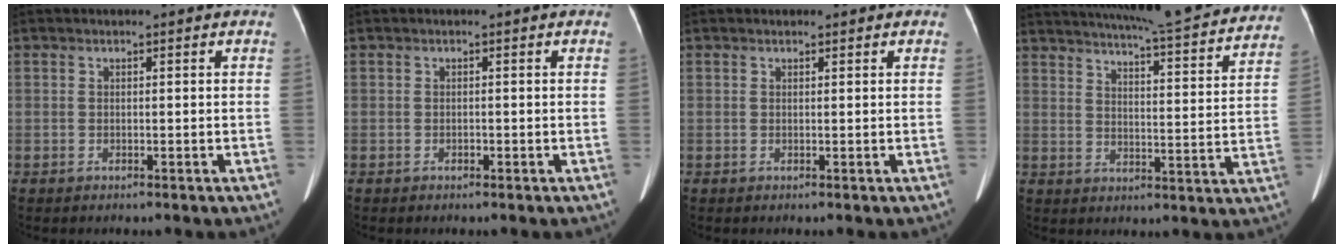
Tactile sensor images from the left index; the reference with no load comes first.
{"total": 0.8, "force": [-0.8, 0.2, -0.1], "torque": [0.003, -0.016, -0.016]}
{"total": 1.0, "force": [0.8, 0.5, 0.4], "torque": [-0.004, 0.001, 0.008]}
{"total": 25.3, "force": [22.7, 2.8, 10.9], "torque": [-0.168, -0.055, 0.280]}